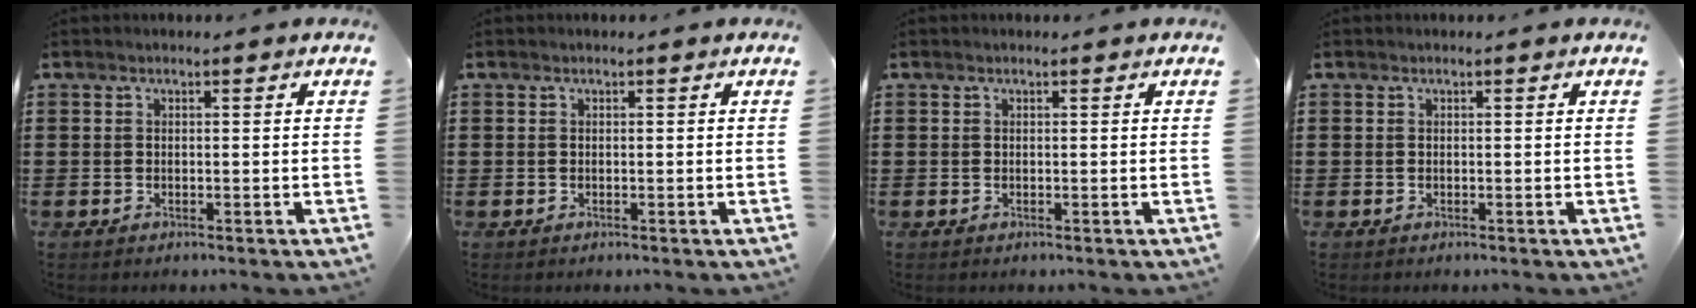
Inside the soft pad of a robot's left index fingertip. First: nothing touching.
{"total": 0.0}
{"total": 0.0}
{"total": 0.0}